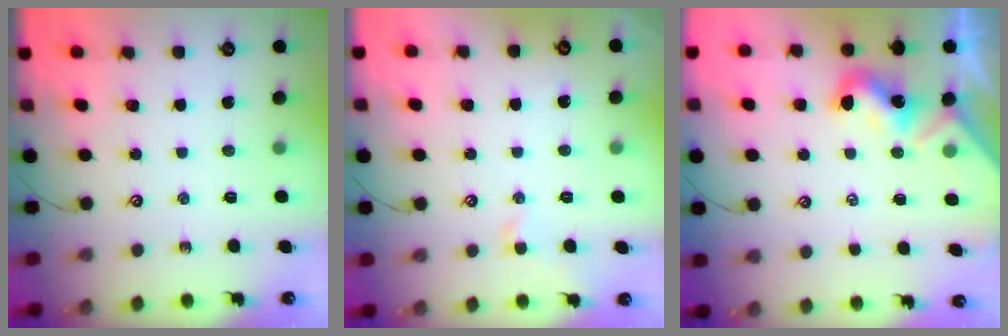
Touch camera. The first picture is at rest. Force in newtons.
{"total": 0.5, "press": 0.1, "slide": 0.5}
{"total": 2.1, "press": 2.0, "slide": 0.4}